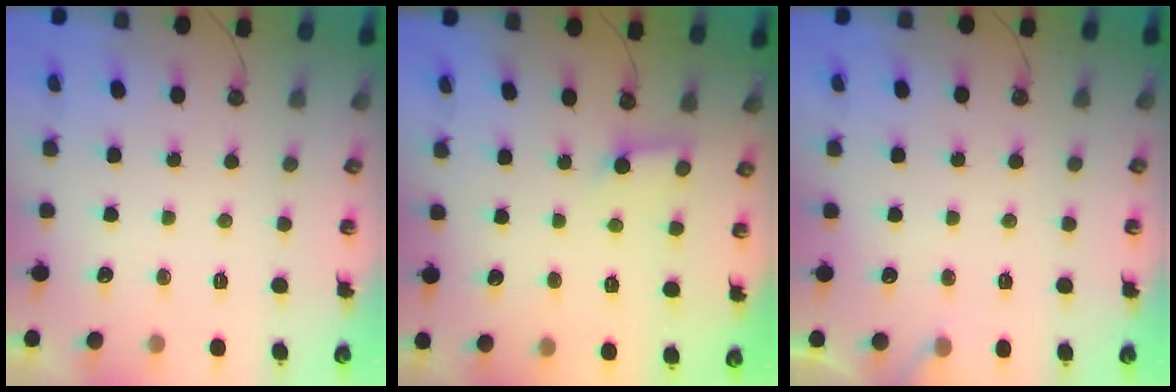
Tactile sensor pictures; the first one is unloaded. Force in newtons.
{"total": 2.6, "press": 2.6, "slide": 0.4}
{"total": 5.4, "press": 5.4, "slide": 0.4}